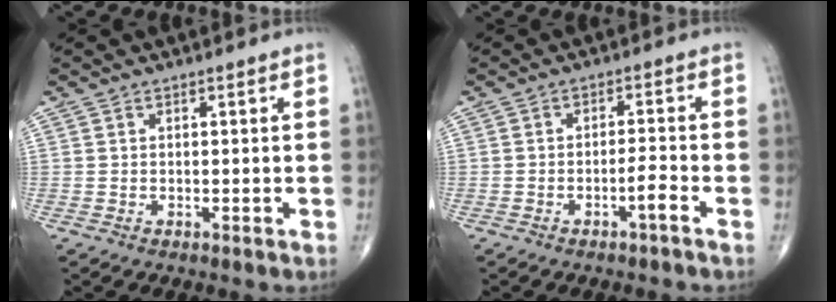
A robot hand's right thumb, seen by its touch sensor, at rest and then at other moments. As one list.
[{"total": 2.9, "force": [-1.8, -0.1, 2.3], "torque": [-0.046, 0.016, -0.032]}]